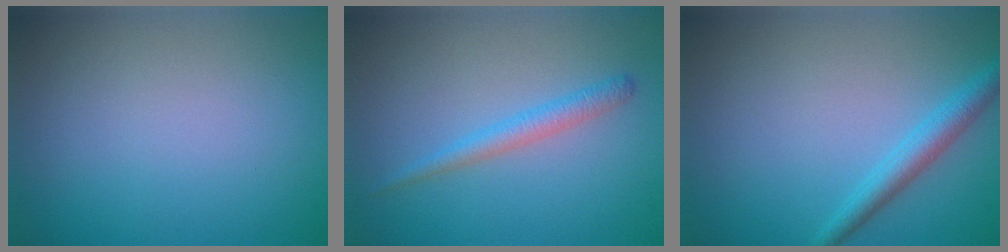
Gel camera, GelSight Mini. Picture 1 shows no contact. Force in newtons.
{"total": 1.8, "press": 1.8, "slide": 0.0}
{"total": 2.4, "press": 2.4, "slide": 0.1}